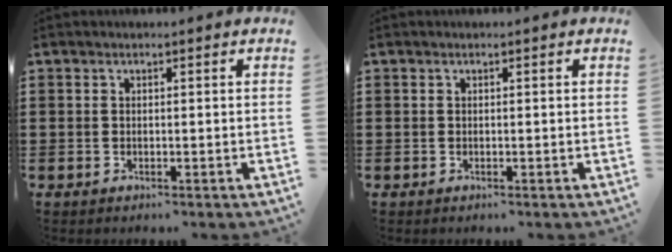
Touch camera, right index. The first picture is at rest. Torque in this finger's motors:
{"motor_torque": [-0.59, 1.54, 0.00, 0.01]}